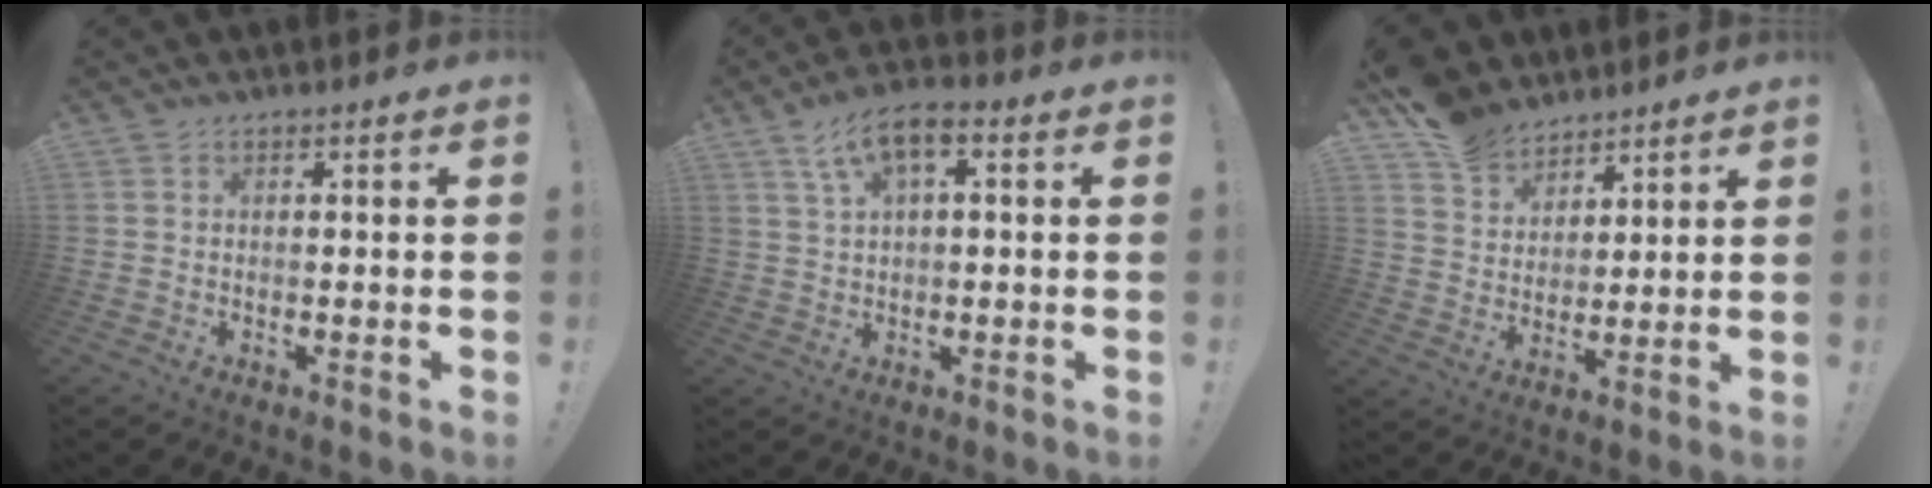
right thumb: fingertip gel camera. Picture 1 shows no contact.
{"total": 8.0, "force": [3.1, 3.6, 6.5], "torque": [-0.105, -0.006, 0.059]}
{"total": 11.3, "force": [8.8, 6.6, 2.6], "torque": [-0.044, -0.067, 0.173]}